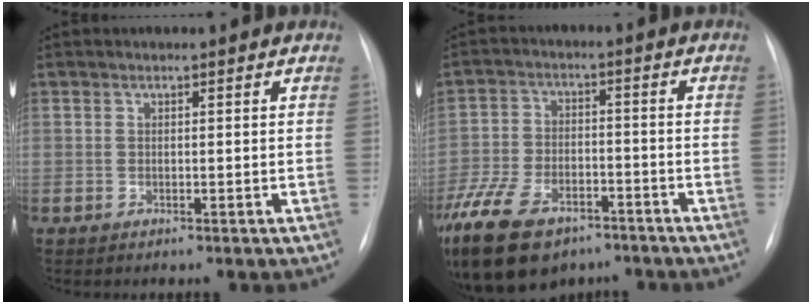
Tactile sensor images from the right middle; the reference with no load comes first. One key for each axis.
{"total": 20.1, "fx": -12.9, "fy": 10.8, "fz": 11.0, "tx": -0.304, "ty": -0.022, "tz": -0.218}